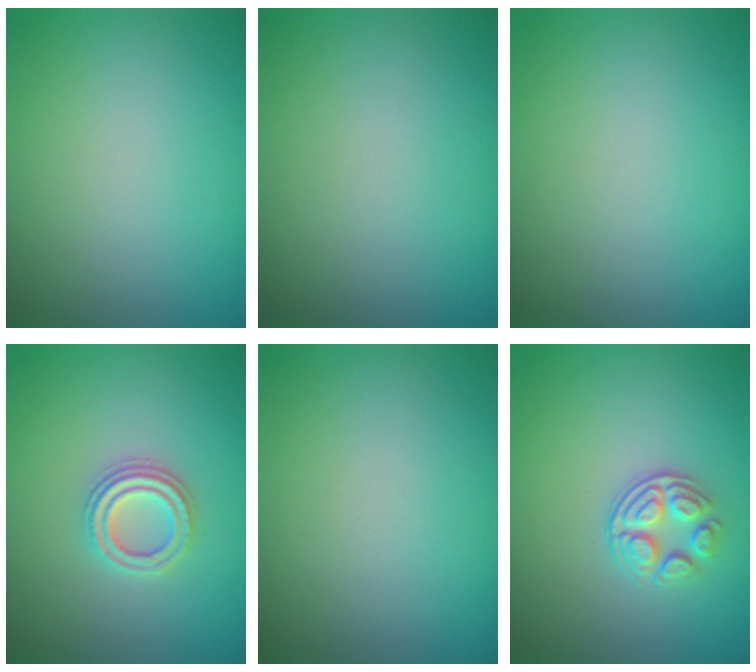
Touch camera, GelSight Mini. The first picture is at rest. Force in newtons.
{"total": 0.0}
{"total": 0.0}
{"total": 2.7, "press": 2.5, "slide": 1.2}
{"total": 0.0}
{"total": 3.0, "press": 2.6, "slide": 1.5}